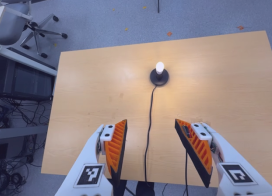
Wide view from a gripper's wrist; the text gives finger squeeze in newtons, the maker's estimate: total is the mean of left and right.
{"total": 0.0}